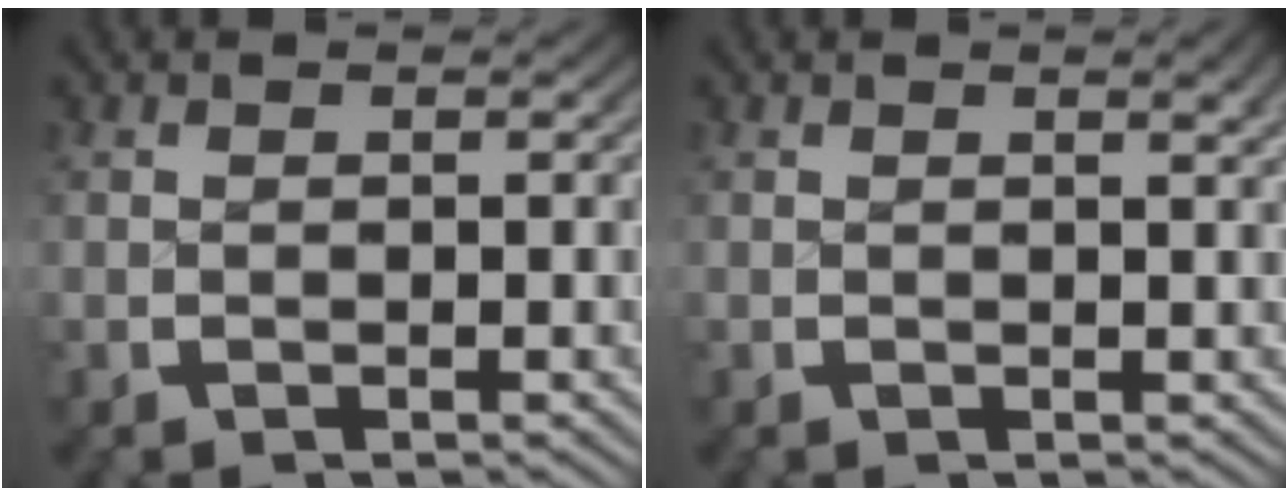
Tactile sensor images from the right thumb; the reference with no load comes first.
{"total": 0.9, "force": [0.5, 0.1, 0.8], "torque": [-0.009, -0.001, 0.008]}